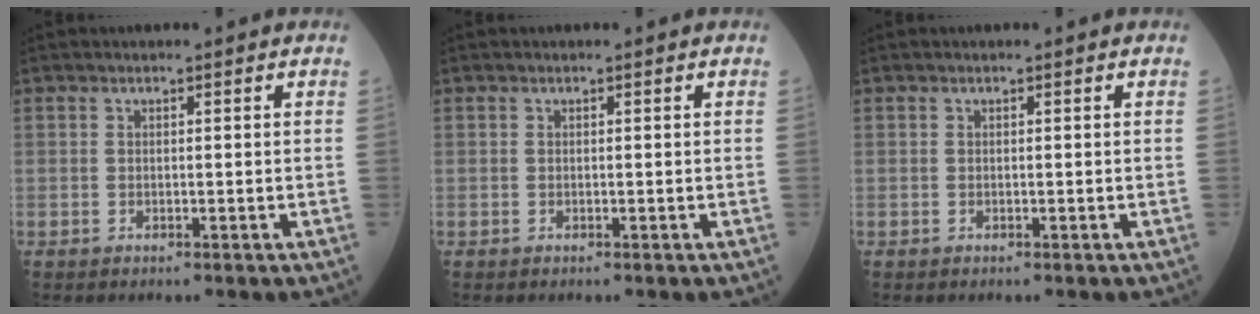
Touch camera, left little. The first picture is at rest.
{"total": 0.0}
{"total": 0.0}